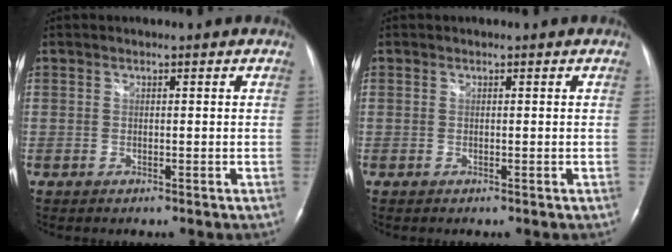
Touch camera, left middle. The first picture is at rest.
{"total": 0.0}